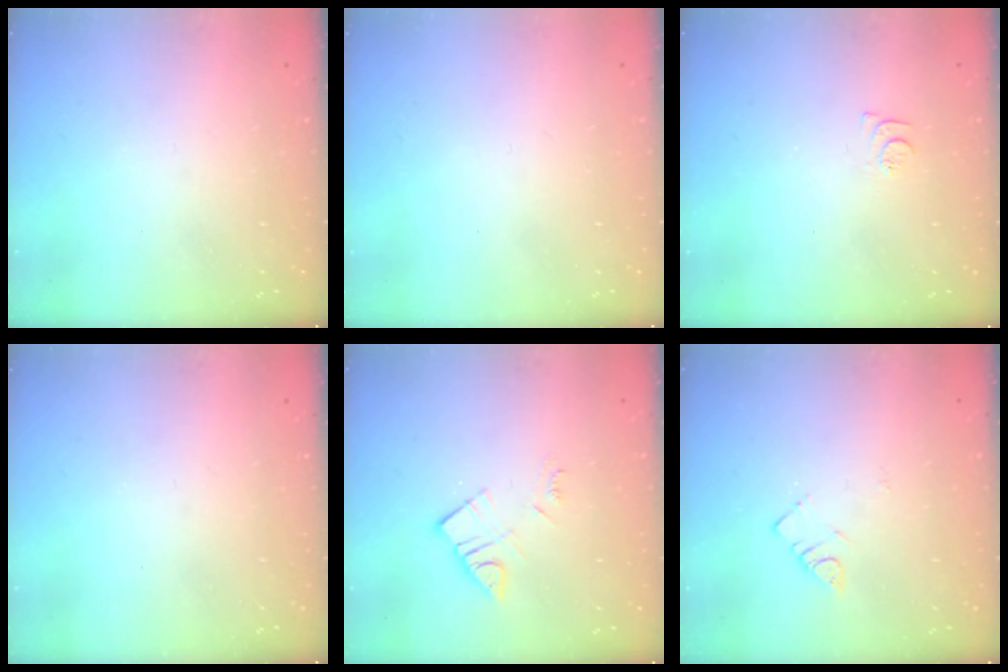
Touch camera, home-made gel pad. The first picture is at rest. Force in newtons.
{"total": 1.7, "press": 1.6, "slide": 0.1}
{"total": 5.8, "press": 5.7, "slide": 0.4}
{"total": 0.0}
{"total": 6.4, "press": 6.4, "slide": 0.4}
{"total": 3.3, "press": 3.2, "slide": 0.5}